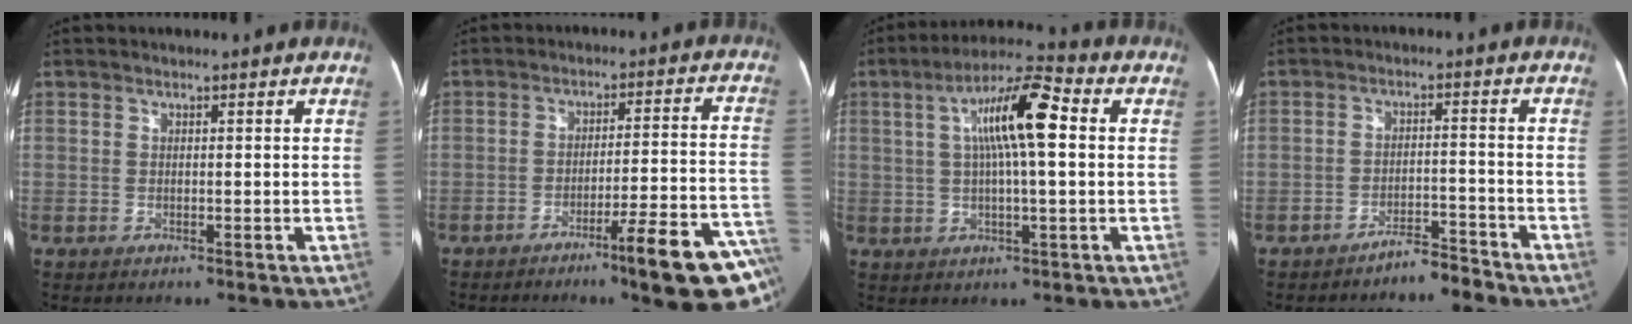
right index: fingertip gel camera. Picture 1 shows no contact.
{"total": 14.5, "force": [-9.3, -0.4, 11.1], "torque": [-0.096, 0.018, -0.131]}
{"total": 11.1, "force": [1.9, 1.5, 10.8], "torque": [-0.194, 0.027, 0.027]}
{"total": 3.7, "force": [-3.6, 0.7, 0.8], "torque": [-0.007, -0.003, -0.061]}